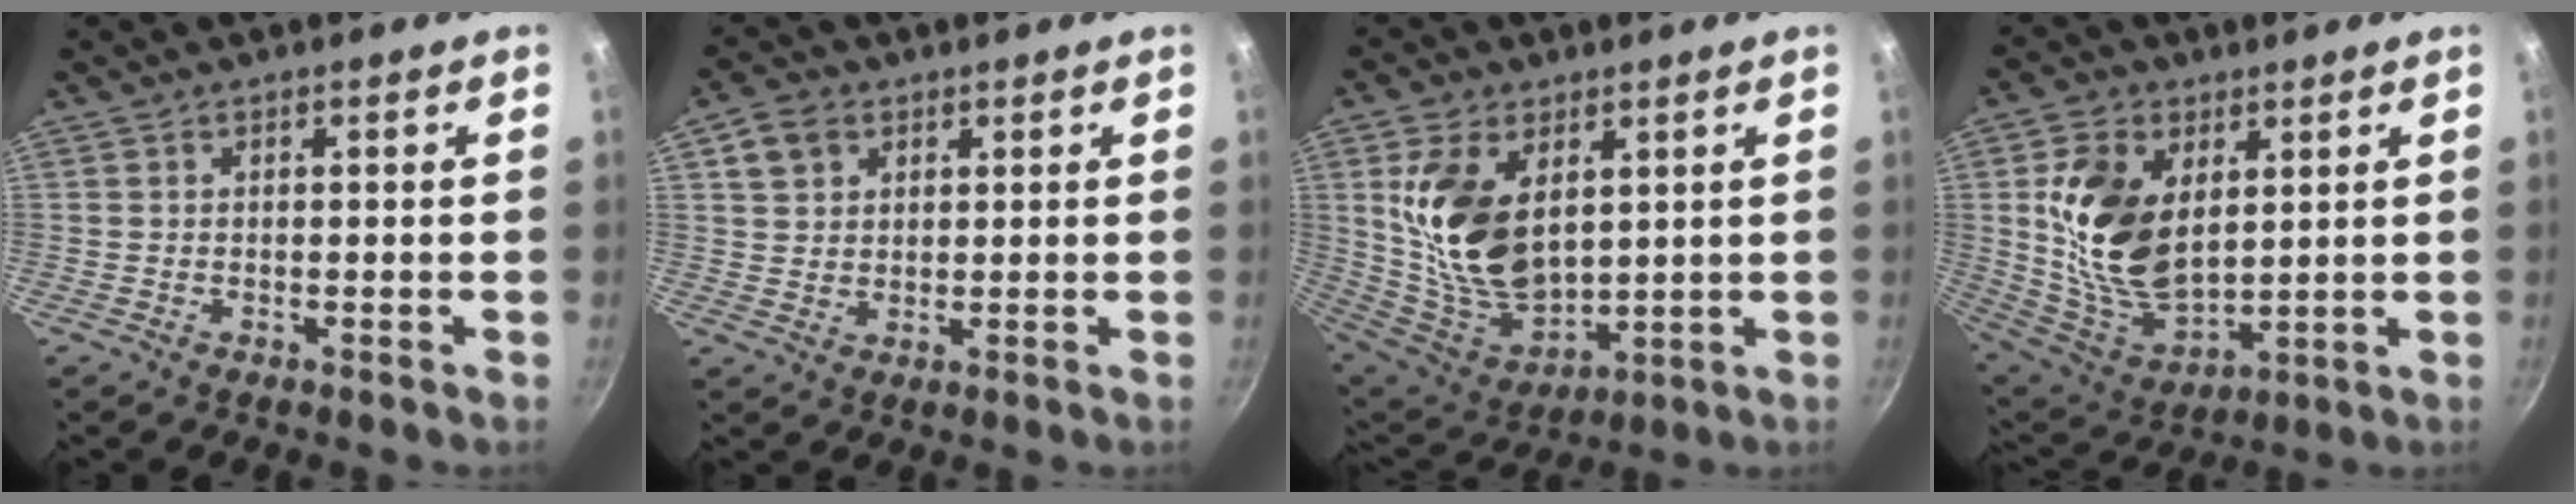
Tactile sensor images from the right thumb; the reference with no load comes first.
{"total": 5.8, "force": [2.5, 4.6, 2.5], "torque": [-0.027, 0.001, 0.043]}
{"total": 17.2, "force": [4.6, 10.7, 12.6], "torque": [-0.215, -0.043, 0.104]}
{"total": 16.9, "force": [4.0, 10.7, 12.5], "torque": [-0.216, -0.028, 0.090]}